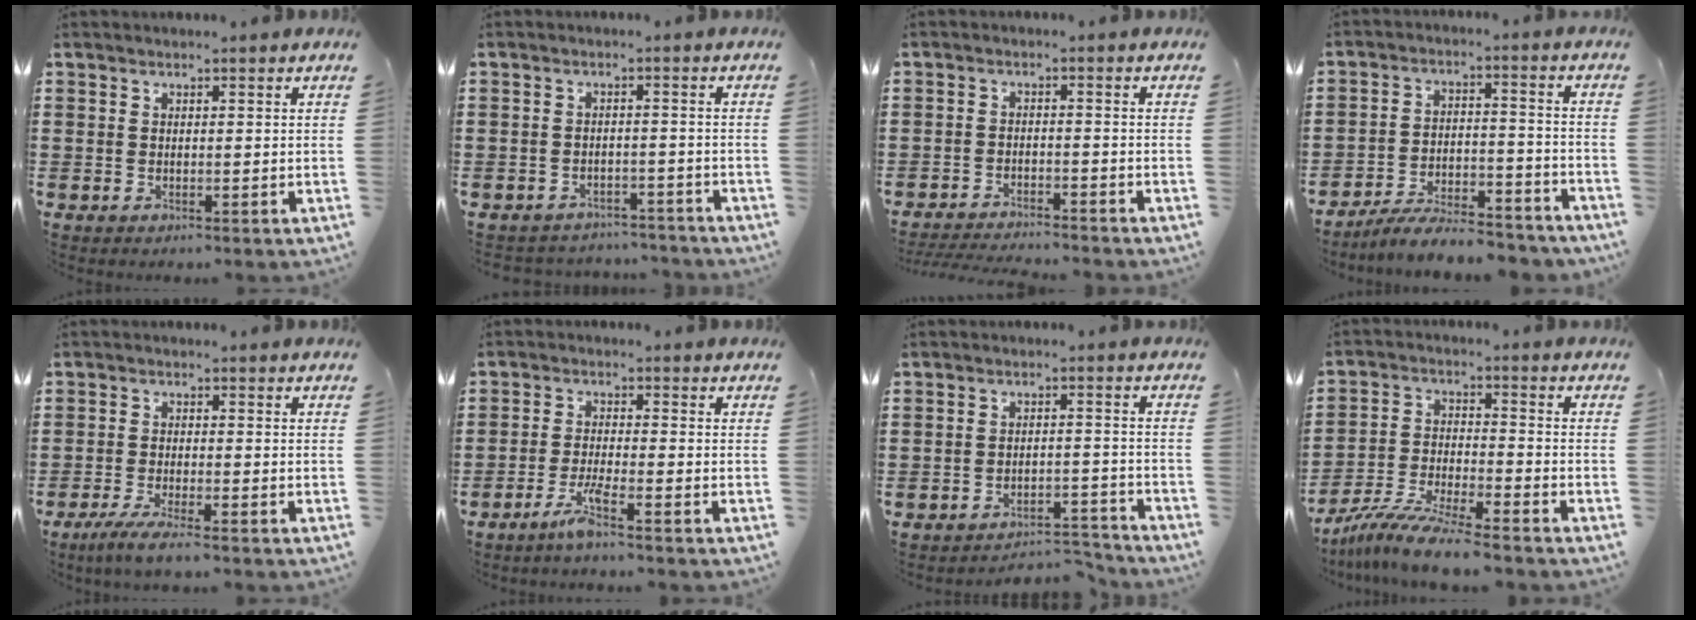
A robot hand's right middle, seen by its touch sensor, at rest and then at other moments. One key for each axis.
{"total": 2.2, "fx": -2.2, "fy": 0.3, "fz": 0.0, "tx": -0.005, "ty": 0.000, "tz": -0.048}
{"total": 2.7, "fx": -2.7, "fy": -0.1, "fz": 0.5, "tx": -0.015, "ty": -0.002, "tz": -0.058}
{"total": 6.8, "fx": -6.3, "fy": 0.7, "fz": 2.5, "tx": -0.036, "ty": 0.013, "tz": -0.117}
{"total": 2.9, "fx": -2.1, "fy": -0.4, "fz": 2.0, "tx": -0.038, "ty": -0.011, "tz": -0.038}
{"total": 3.8, "fx": -2.7, "fy": -0.2, "fz": 2.7, "tx": -0.060, "ty": -0.007, "tz": -0.051}
{"total": 3.5, "fx": -3.4, "fy": 0.2, "fz": 0.7, "tx": -0.013, "ty": 0.004, "tz": -0.072}
{"total": 8.2, "fx": -7.3, "fy": -0.1, "fz": 3.6, "tx": -0.072, "ty": 0.000, "tz": -0.141}